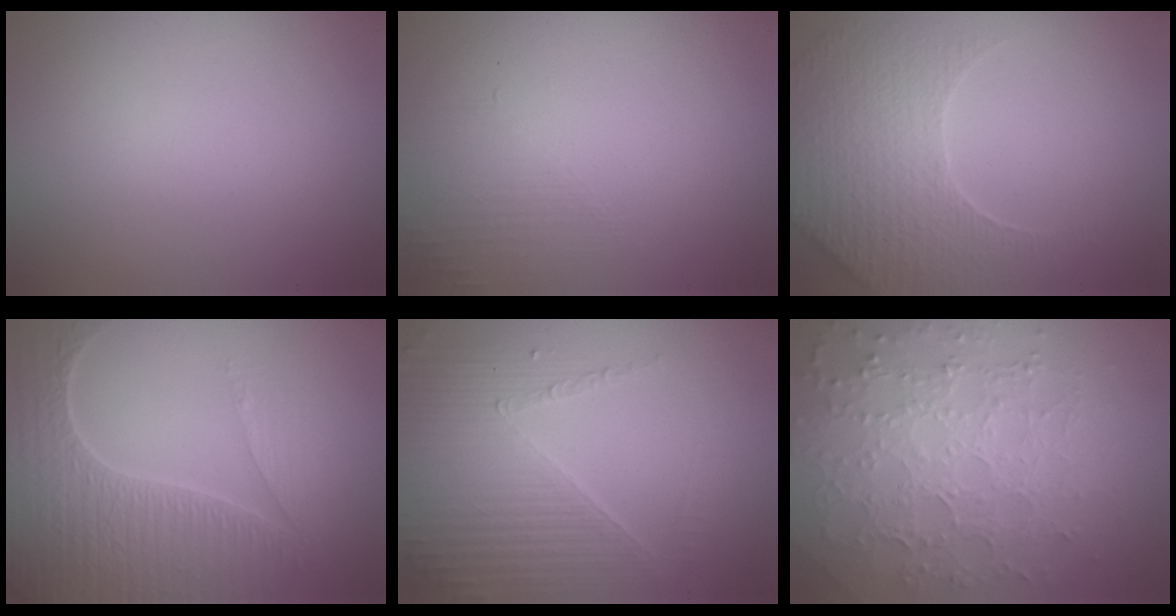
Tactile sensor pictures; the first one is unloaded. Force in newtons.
{"total": 1.4, "press": 0.2, "slide": 1.4}
{"total": 5.0, "press": 4.6, "slide": 1.9}
{"total": 7.5, "press": 5.6, "slide": 5.0}
{"total": 4.5, "press": 3.9, "slide": 2.1}
{"total": 7.3, "press": 5.3, "slide": 5.1}